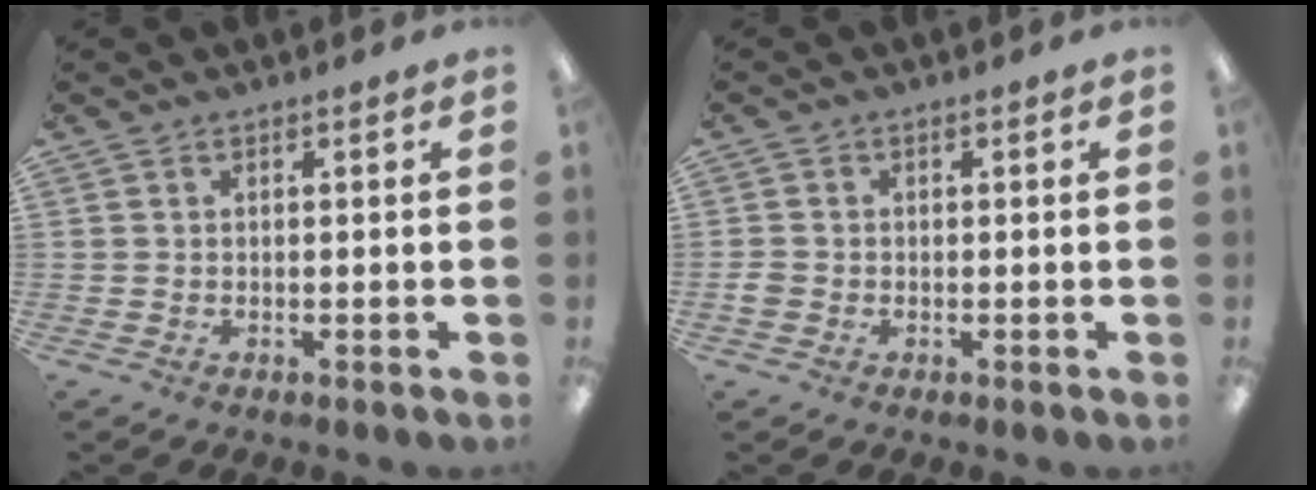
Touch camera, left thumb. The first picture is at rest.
{"total": 1.9, "force": [-0.5, 1.6, 0.8], "torque": [-0.013, 0.003, -0.008]}